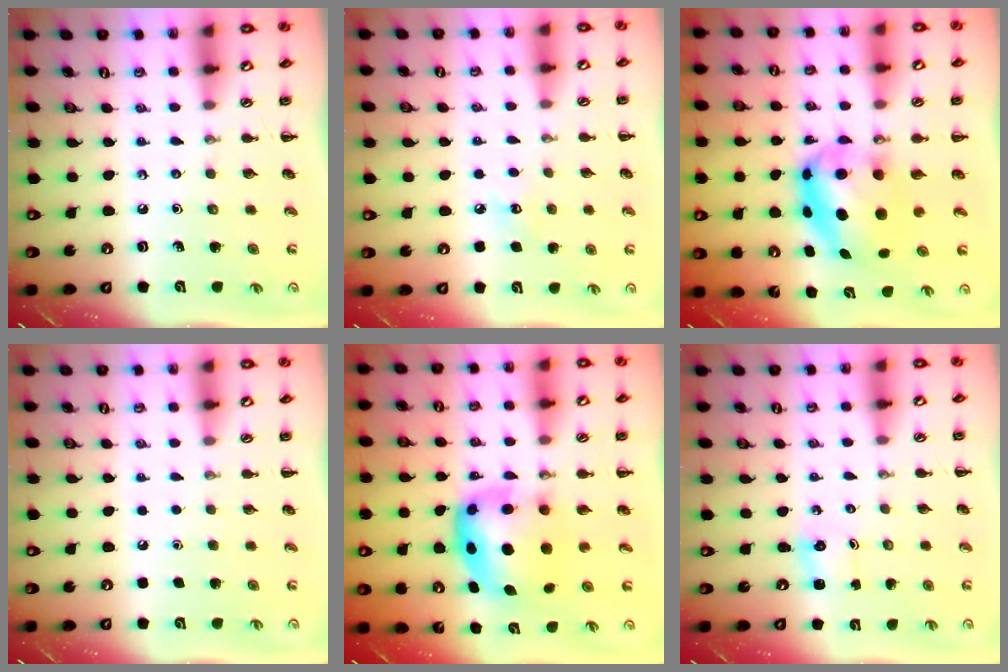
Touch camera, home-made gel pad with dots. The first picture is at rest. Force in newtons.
{"total": 5.2, "press": 5.1, "slide": 1.3}
{"total": 7.5, "press": 7.3, "slide": 1.6}
{"total": 1.6, "press": 1.6, "slide": 0.1}
{"total": 6.9, "press": 6.7, "slide": 1.6}
{"total": 0.9, "press": 0.9, "slide": 0.3}